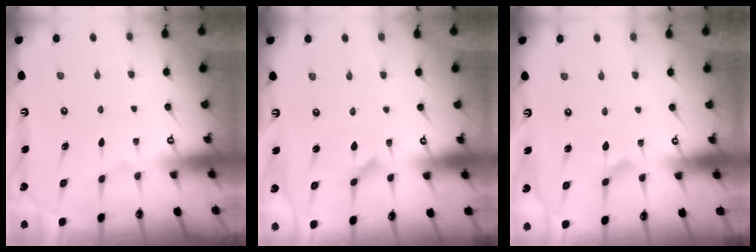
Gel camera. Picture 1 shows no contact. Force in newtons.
{"total": 3.0, "press": 3.0, "slide": 0.2}
{"total": 2.4, "press": 2.4, "slide": 0.6}